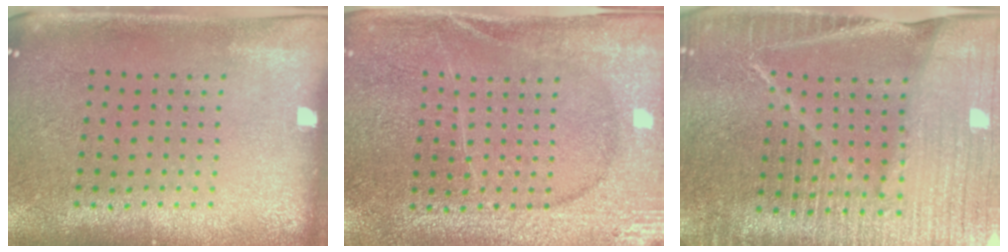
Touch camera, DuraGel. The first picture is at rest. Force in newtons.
{"total": 3.1, "press": 3.1, "slide": 0.6}
{"total": 5.5, "press": 4.9, "slide": 2.5}